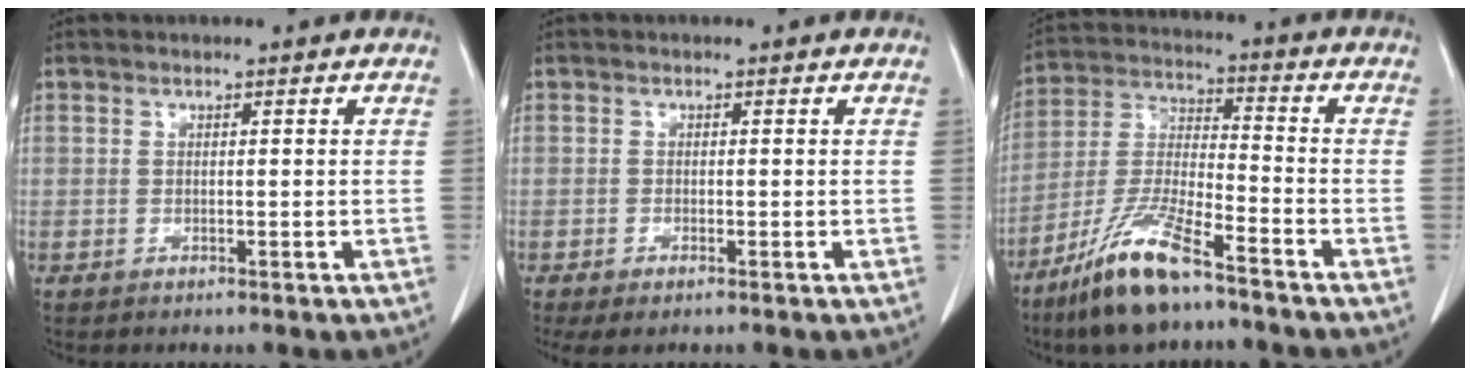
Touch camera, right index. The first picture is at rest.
{"total": 2.5, "force": [-1.7, 0.6, 1.7], "torque": [-0.025, -0.006, -0.025]}
{"total": 12.9, "force": [-9.1, 1.9, 9.0], "torque": [-0.196, -0.026, -0.175]}